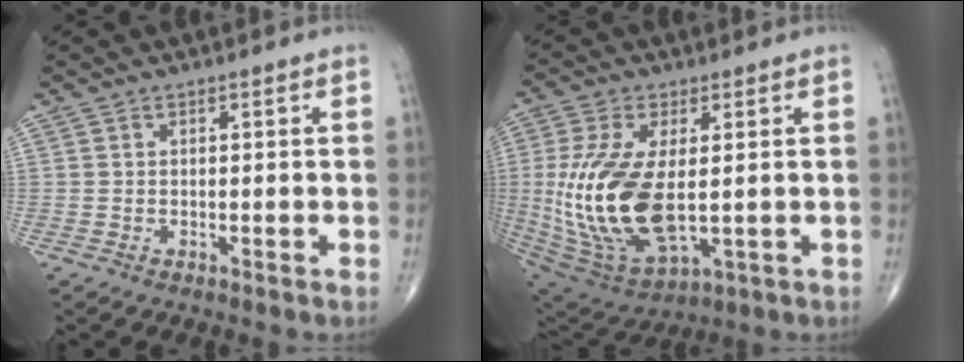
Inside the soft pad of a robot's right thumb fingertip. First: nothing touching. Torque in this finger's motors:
{"motor_torque": [0.05, 1.18, 1.77, 0.07, 0.24]}